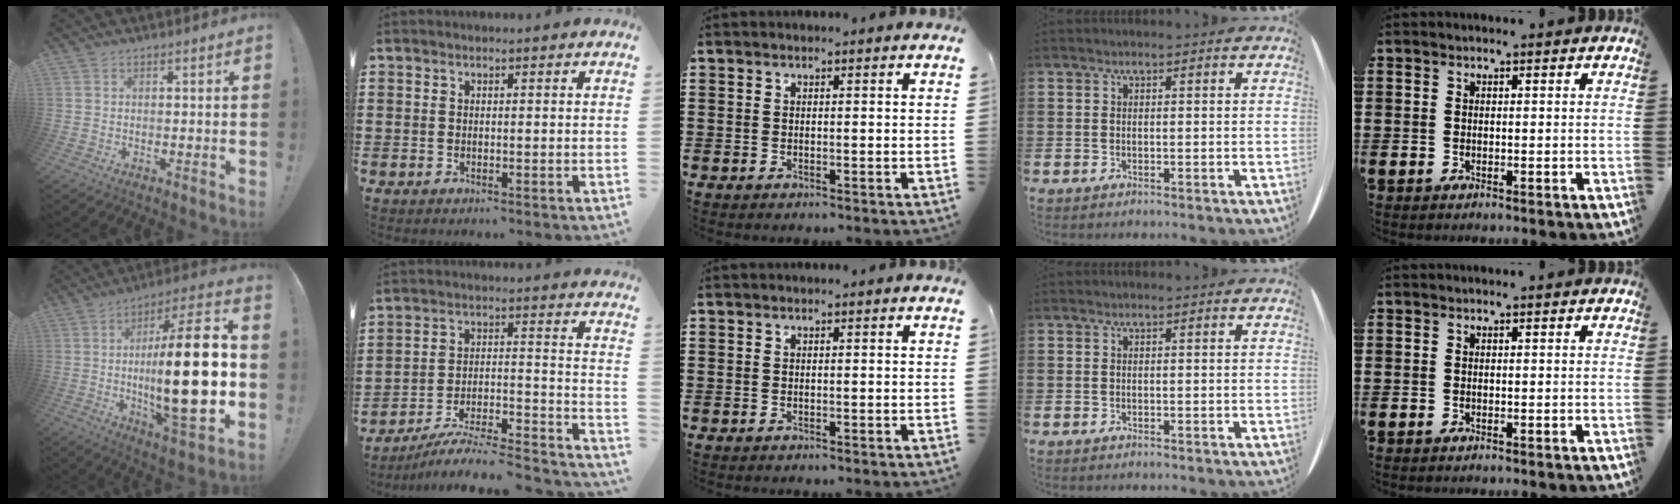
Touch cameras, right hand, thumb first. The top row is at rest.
{"thumb": {"total": 26.7, "force": [-1.6, 7.0, 25.7], "torque": [-0.430, -0.010, -0.030]}, "index": {"total": 5.8, "force": [-5.1, 0.6, 2.6], "torque": [-0.039, -0.010, -0.103]}}